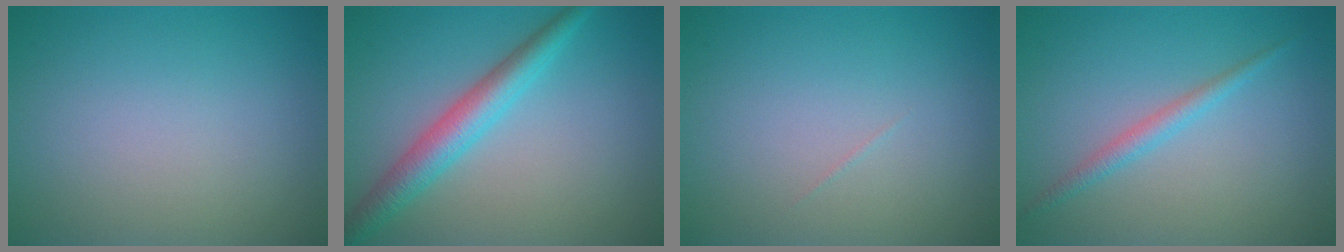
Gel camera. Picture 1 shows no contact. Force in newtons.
{"total": 4.1, "press": 4.1, "slide": 0.1}
{"total": 0.0}
{"total": 1.7, "press": 1.7, "slide": 0.1}